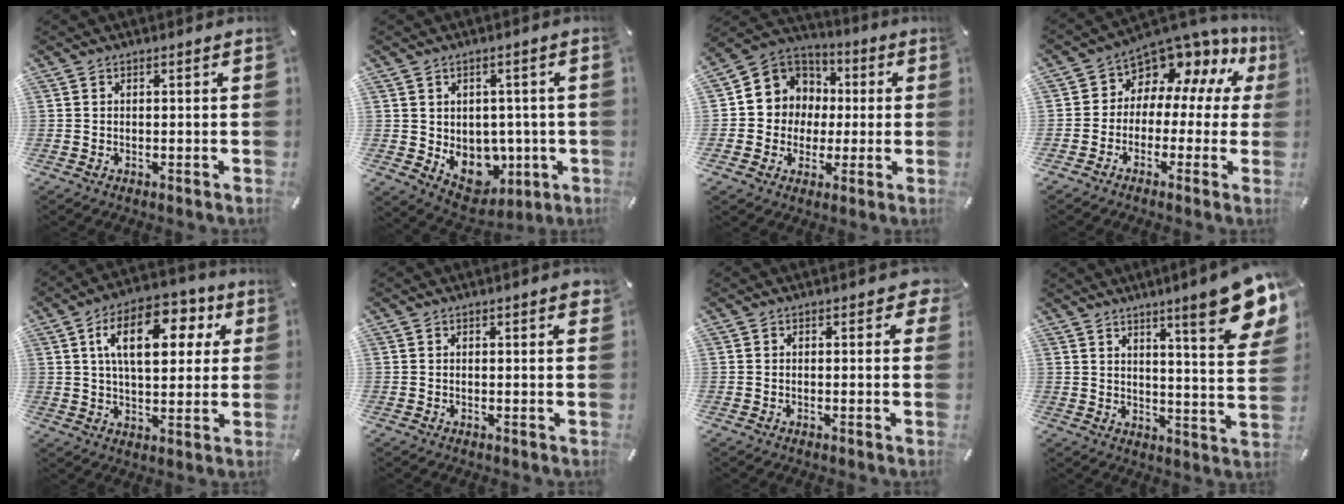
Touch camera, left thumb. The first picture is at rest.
{"total": 9.4, "force": [-0.8, 8.3, 4.3], "torque": [-0.045, -0.023, -0.003]}
{"total": 9.8, "force": [0.2, 9.7, 0.9], "torque": [-0.027, -0.008, 0.012]}
{"total": 8.5, "force": [6.9, 4.5, 1.9], "torque": [-0.043, -0.080, 0.123]}
{"total": 16.0, "force": [5.8, 9.1, 11.8], "torque": [-0.177, -0.004, 0.096]}
{"total": 0.8, "force": [0.4, 0.3, 0.6], "torque": [-0.004, -0.001, 0.006]}
{"total": 1.7, "force": [0.3, 1.1, 1.2], "torque": [-0.003, -0.005, 0.001]}
{"total": 14.8, "force": [9.2, 2.3, 11.4], "torque": [-0.164, -0.066, 0.144]}